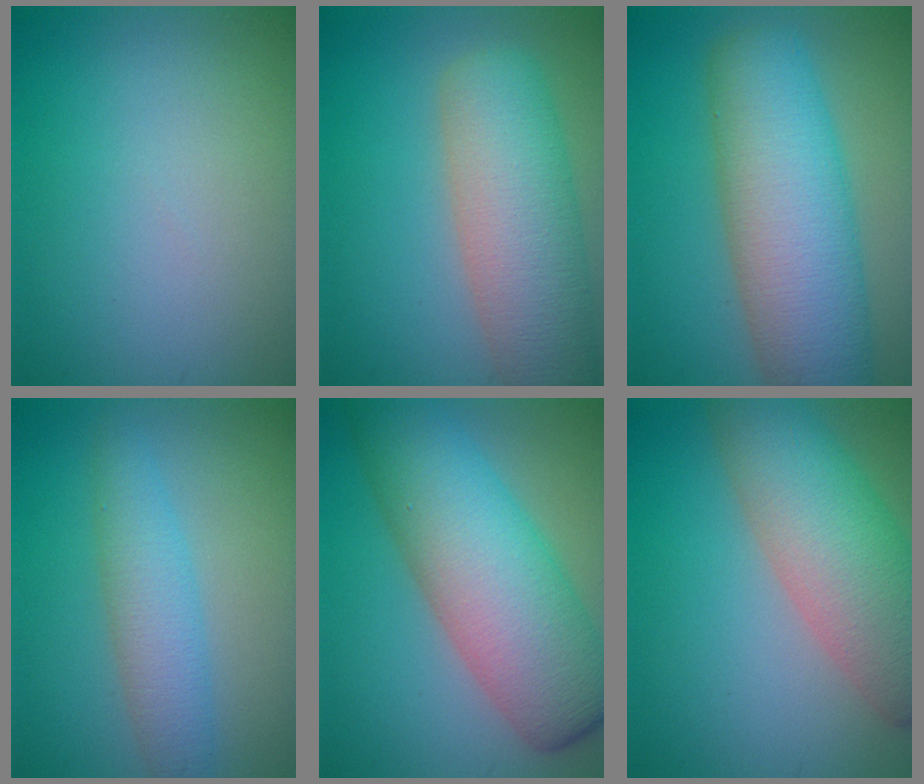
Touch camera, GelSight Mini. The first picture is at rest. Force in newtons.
{"total": 8.8, "press": 8.7, "slide": 0.6}
{"total": 11.0, "press": 11.0, "slide": 0.7}
{"total": 3.9, "press": 3.9, "slide": 0.0}
{"total": 11.1, "press": 11.1, "slide": 0.5}
{"total": 8.9, "press": 8.8, "slide": 0.5}